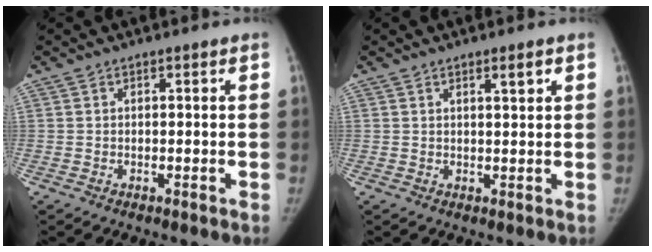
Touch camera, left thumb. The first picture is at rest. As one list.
[{"total": 2.2, "force": [1.2, 0.4, 1.8], "torque": [-0.022, -0.007, 0.019]}]